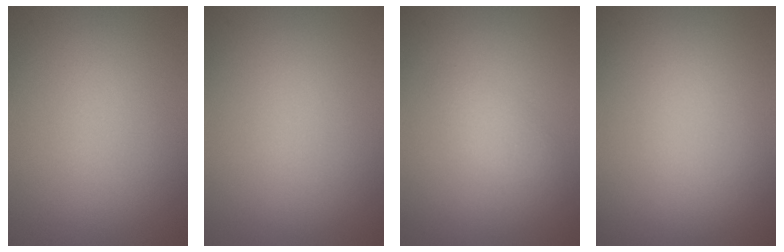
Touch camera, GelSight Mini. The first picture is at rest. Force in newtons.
{"total": 0.0}
{"total": 1.2, "press": 1.2, "slide": 0.1}
{"total": 0.0}